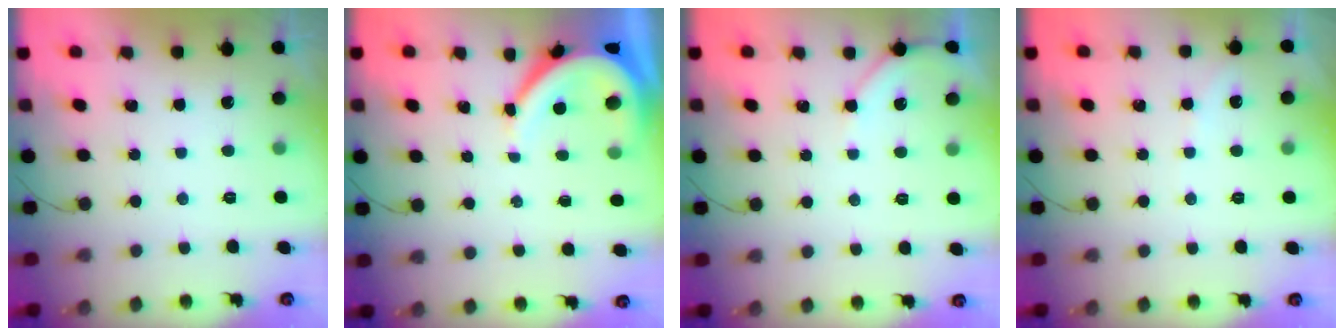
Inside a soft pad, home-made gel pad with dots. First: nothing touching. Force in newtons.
{"total": 8.5, "press": 8.5, "slide": 0.9}
{"total": 4.0, "press": 3.9, "slide": 0.7}
{"total": 2.4, "press": 2.4, "slide": 0.4}